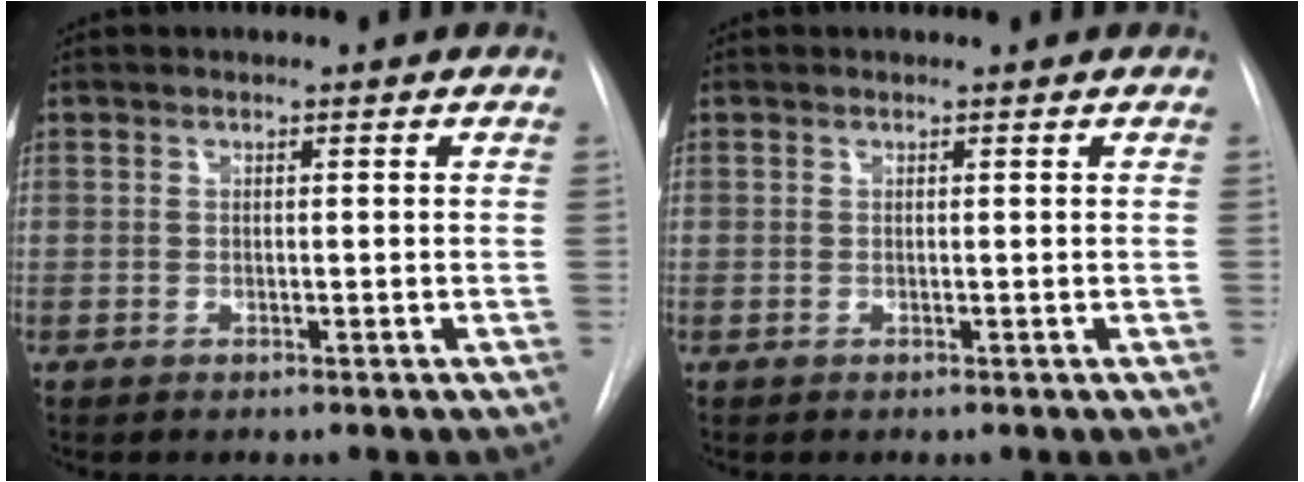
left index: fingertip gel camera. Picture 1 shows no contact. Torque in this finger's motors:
{"motor_torque": [0.04, -0.03, 0.00, -0.01]}